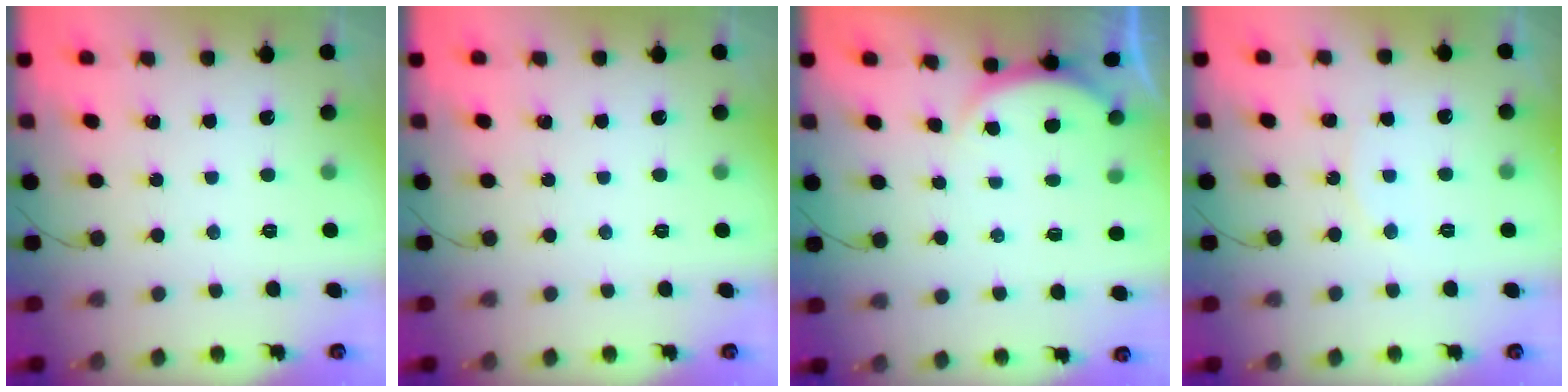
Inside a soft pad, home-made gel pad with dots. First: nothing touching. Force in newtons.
{"total": 0.0}
{"total": 2.9, "press": 2.2, "slide": 1.8}
{"total": 5.4, "press": 5.3, "slide": 0.7}